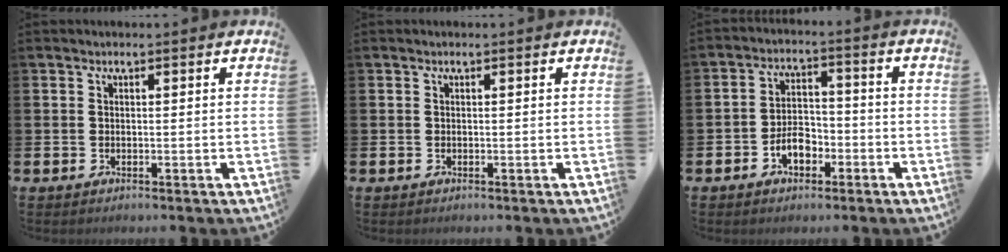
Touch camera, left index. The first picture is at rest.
{"total": 0.0}
{"total": 4.6, "force": [-2.3, 2.8, 2.7], "torque": [-0.039, 0.007, -0.048]}